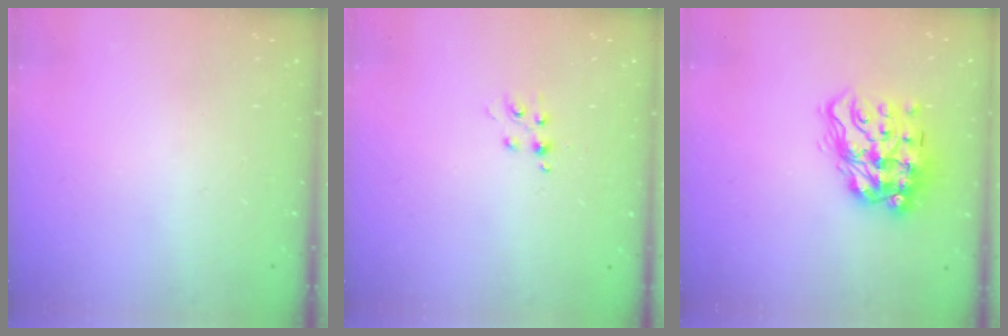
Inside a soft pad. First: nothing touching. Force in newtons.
{"total": 4.9, "press": 4.9, "slide": 0.7}
{"total": 15.2, "press": 15.2, "slide": 0.9}